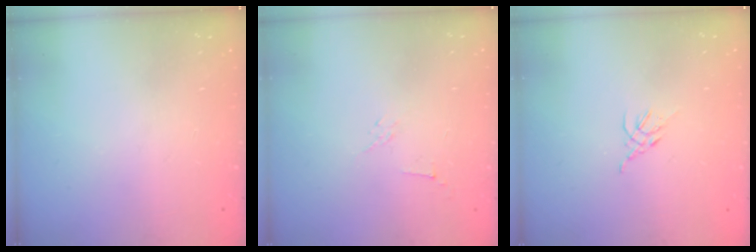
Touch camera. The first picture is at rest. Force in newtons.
{"total": 2.9, "press": 2.8, "slide": 0.8}
{"total": 2.7, "press": 2.6, "slide": 0.7}